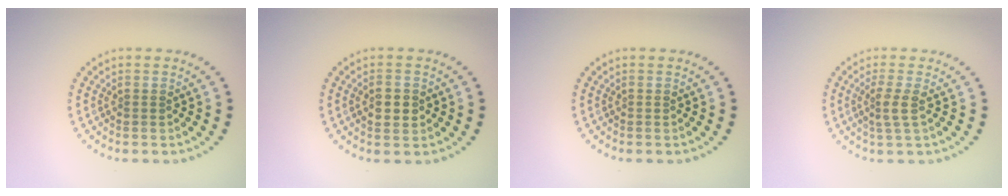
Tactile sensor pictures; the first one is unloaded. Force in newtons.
{"total": 2.6, "press": 2.6, "slide": 0.0}
{"total": 0.0}
{"total": 1.9, "press": 1.5, "slide": 1.2}